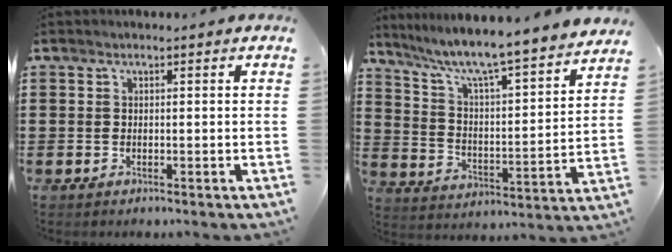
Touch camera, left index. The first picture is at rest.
{"total": 6.3, "force": [5.5, -0.5, 3.0], "torque": [-0.083, -0.052, 0.083]}